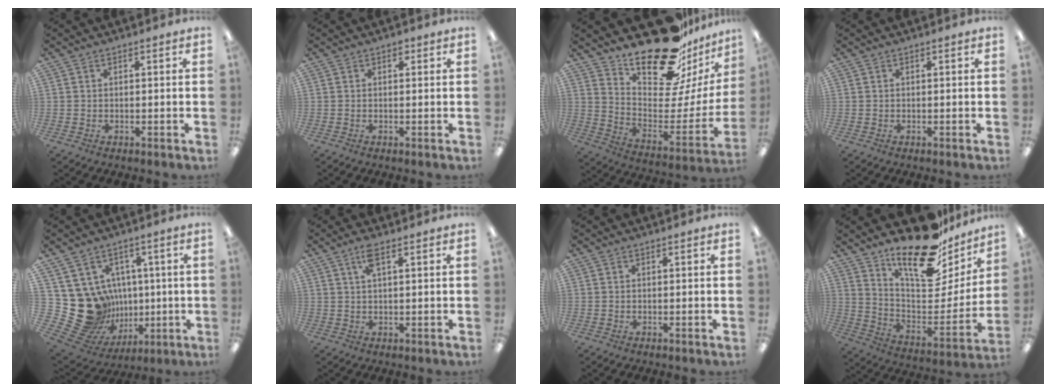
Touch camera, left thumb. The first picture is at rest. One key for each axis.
{"total": 1.1, "fx": 0.5, "fy": 0.7, "fz": 0.6, "tx": -0.005, "ty": 0.000, "tz": 0.007}
{"total": 24.1, "fx": 19.8, "fy": 8.3, "fz": 10.9, "tx": -0.150, "ty": -0.151, "tz": 0.336}
{"total": 0.0}
{"total": 16.9, "fx": -0.6, "fy": 15.9, "fz": 5.7, "tx": -0.128, "ty": -0.024, "tz": 0.027}
{"total": 4.2, "fx": 2.1, "fy": 1.2, "fz": 3.4, "tx": -0.074, "ty": 0.007, "tz": 0.035}
{"total": 0.0}
{"total": 21.3, "fx": 16.9, "fy": 7.6, "fz": 10.6, "tx": -0.151, "ty": -0.136, "tz": 0.288}